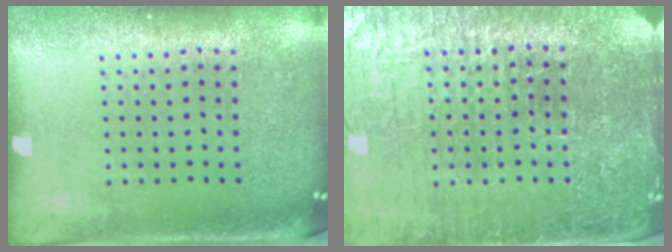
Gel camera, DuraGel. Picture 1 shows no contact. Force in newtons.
{"total": 5.1, "press": 4.6, "slide": 2.0}